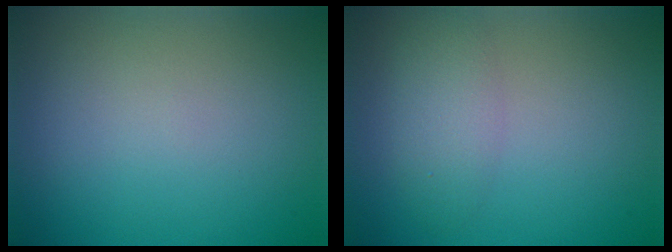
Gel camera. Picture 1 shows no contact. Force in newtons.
{"total": 2.6, "press": 2.6, "slide": 0.2}